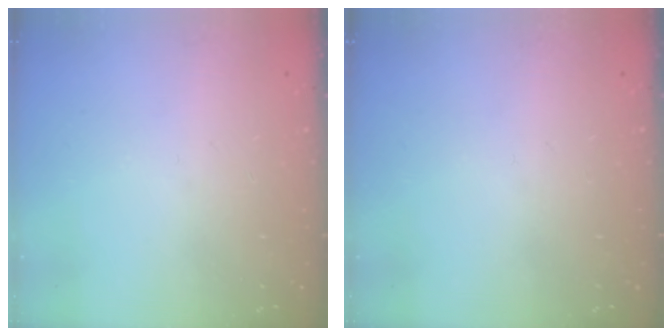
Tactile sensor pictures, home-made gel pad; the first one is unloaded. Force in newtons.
{"total": 0.0}